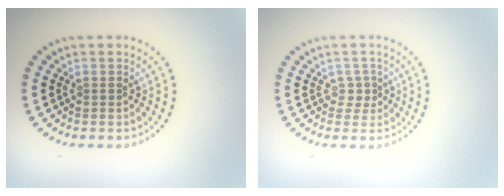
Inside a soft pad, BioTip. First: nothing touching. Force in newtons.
{"total": 1.2, "press": 0.9, "slide": 0.8}